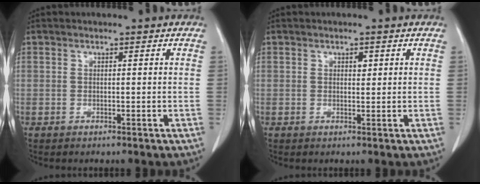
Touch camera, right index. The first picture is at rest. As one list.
[{"total": 1.1, "force": [0.5, 0.6, 0.8], "torque": [-0.010, -0.001, 0.007]}]